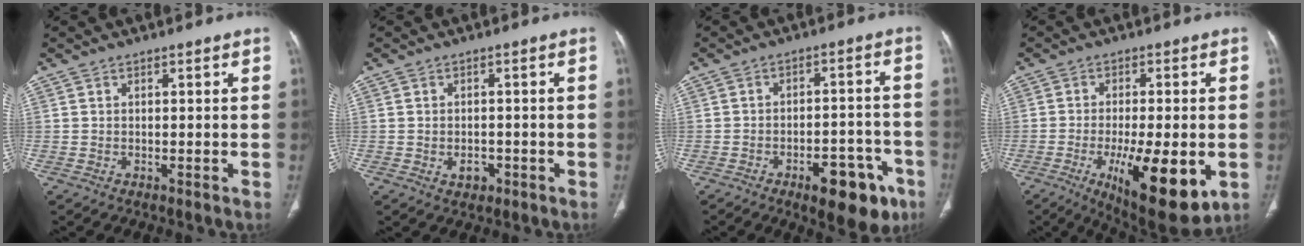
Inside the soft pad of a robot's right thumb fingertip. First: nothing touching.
{"total": 2.5, "force": [-0.9, 1.9, 1.4], "torque": [-0.012, 0.004, -0.007]}
{"total": 12.6, "force": [-6.7, 5.7, 9.0], "torque": [-0.087, 0.038, -0.084]}
{"total": 17.0, "force": [-5.2, 5.7, 15.2], "torque": [-0.216, -0.016, -0.063]}